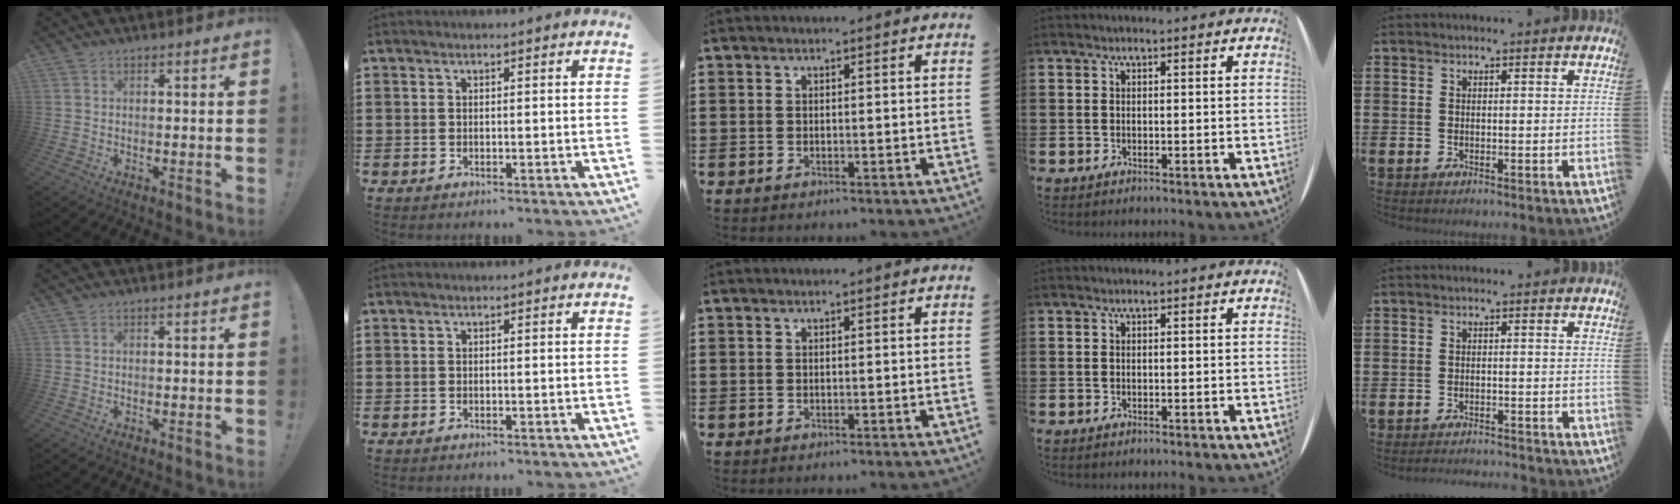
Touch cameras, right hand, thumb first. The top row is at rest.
{"little": {"total": 1.5, "force": [-1.5, -0.1, -0.1], "torque": [-0.003, 0.004, -0.031]}}